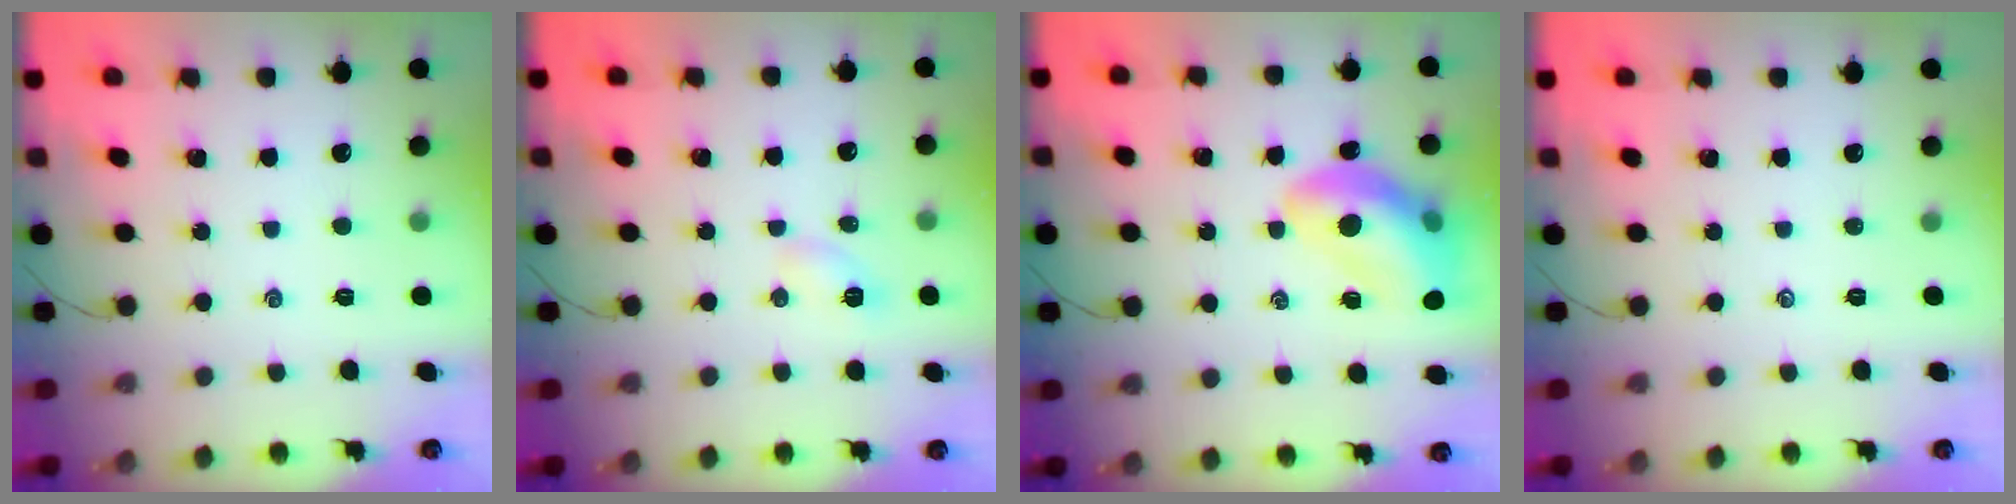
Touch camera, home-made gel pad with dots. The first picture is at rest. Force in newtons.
{"total": 4.2, "press": 4.0, "slide": 1.1}
{"total": 15.7, "press": 15.2, "slide": 3.9}
{"total": 0.0}